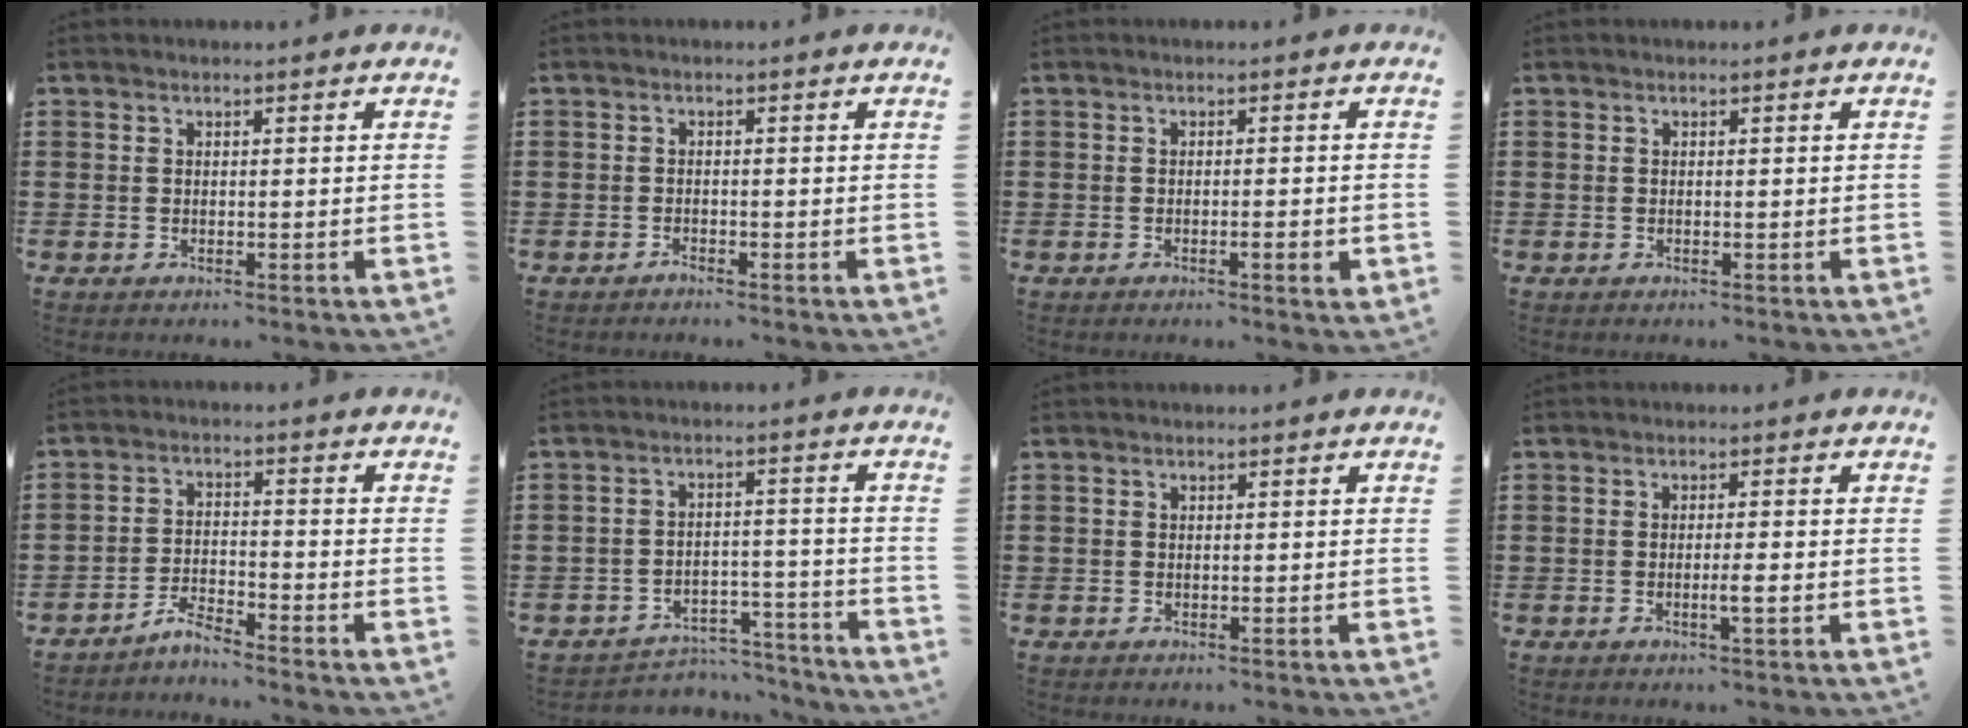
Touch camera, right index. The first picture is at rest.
{"total": 0.8, "force": [-0.8, 0.1, 0.1], "torque": [-0.004, 0.002, -0.017]}
{"total": 2.3, "force": [-0.9, 0.2, 2.1], "torque": [-0.033, -0.004, -0.015]}
{"total": 0.0}
{"total": 3.2, "force": [-3.2, 0.1, 0.4], "torque": [-0.021, 0.004, -0.068]}
{"total": 4.6, "force": [-4.4, 1.0, 0.9], "torque": [-0.025, 0.005, -0.091]}
{"total": 0.0}
{"total": 2.4, "force": [-0.8, -0.1, 2.2], "torque": [-0.036, -0.005, -0.015]}